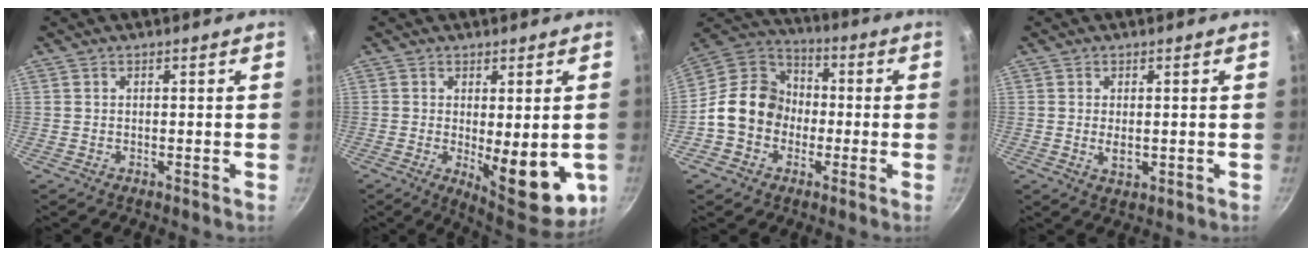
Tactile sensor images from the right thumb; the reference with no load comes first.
{"total": 13.9, "force": [-2.4, 5.4, 12.6], "torque": [-0.139, -0.016, -0.016]}
{"total": 14.1, "force": [-2.4, 11.9, 7.1], "torque": [-0.083, 0.045, -0.062]}
{"total": 2.7, "force": [-0.1, 1.5, 2.2], "torque": [-0.040, -0.005, 0.002]}